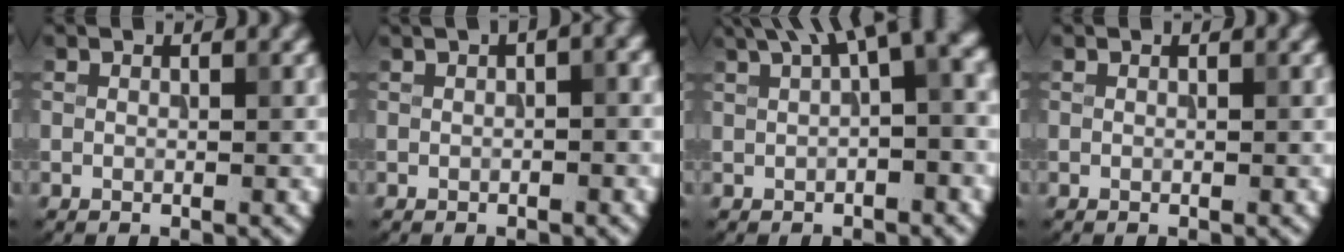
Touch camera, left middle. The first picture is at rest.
{"total": 3.5, "force": [1.4, 1.0, 3.0], "torque": [-0.034, 0.010, 0.013]}
{"total": 7.9, "force": [3.5, 2.6, 6.6], "torque": [-0.088, 0.027, 0.055]}
{"total": 0.0}